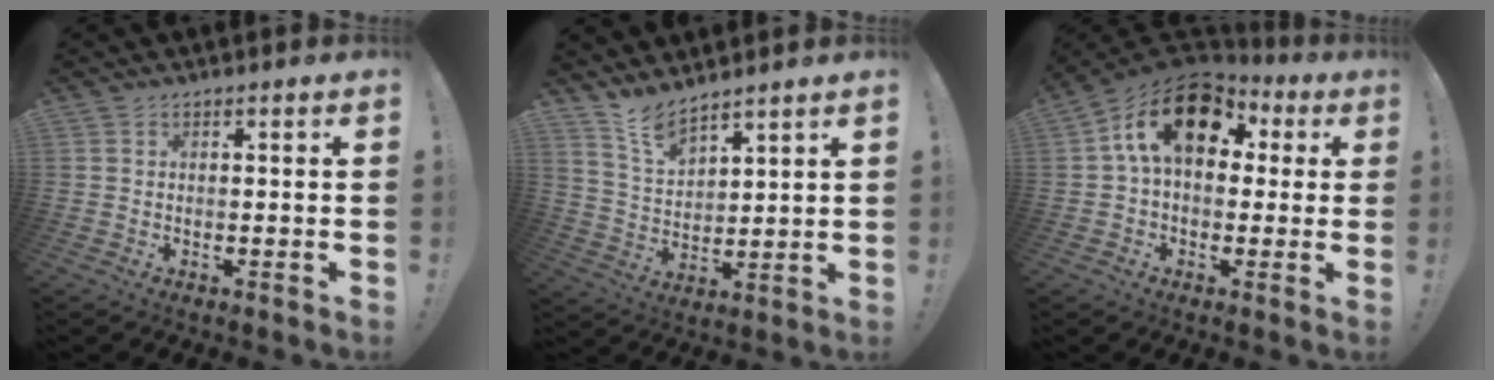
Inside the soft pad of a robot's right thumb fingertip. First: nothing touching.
{"total": 8.1, "force": [7.4, 2.1, 2.5], "torque": [-0.062, -0.054, 0.143]}
{"total": 17.4, "force": [5.2, 10.7, 12.6], "torque": [-0.221, 0.001, 0.089]}